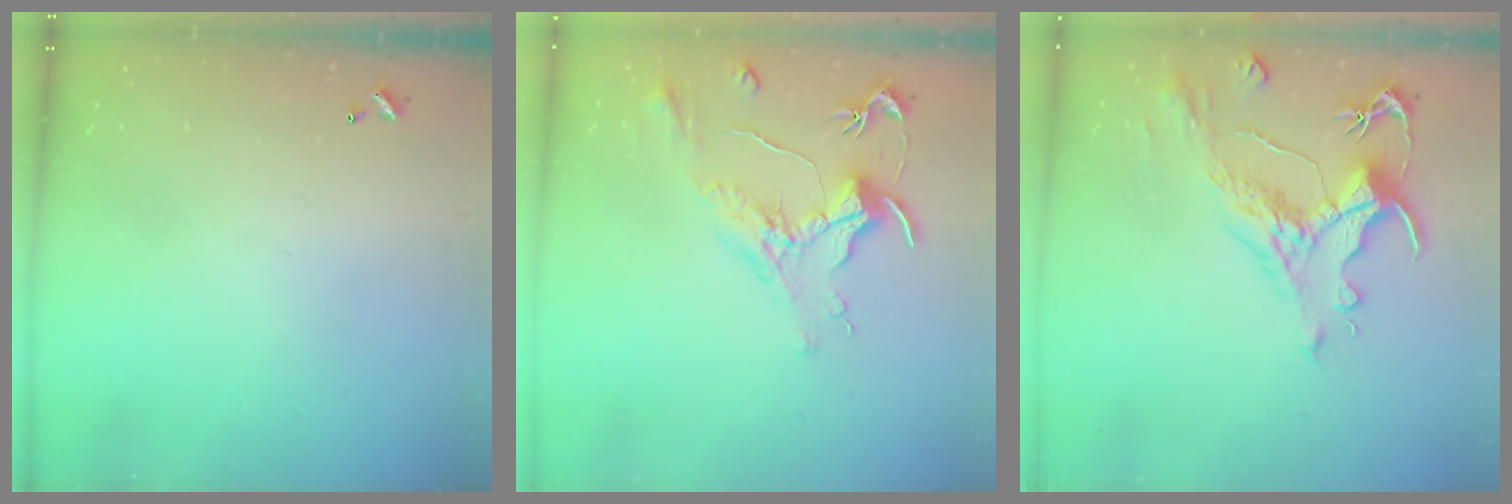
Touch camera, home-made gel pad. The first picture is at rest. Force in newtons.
{"total": 1.5, "press": 1.2, "slide": 1.0}
{"total": 1.5, "press": 0.9, "slide": 1.2}